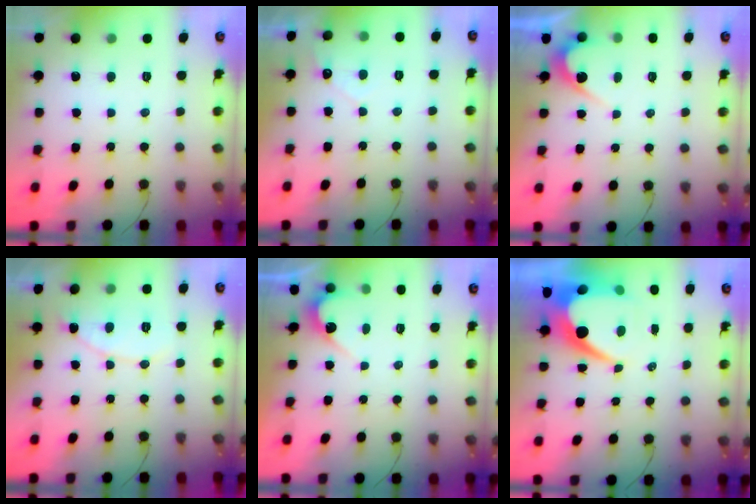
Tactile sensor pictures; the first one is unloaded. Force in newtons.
{"total": 3.0, "press": 3.0, "slide": 0.1}
{"total": 4.2, "press": 4.1, "slide": 0.3}
{"total": 7.8, "press": 7.7, "slide": 0.3}
{"total": 3.6, "press": 3.6, "slide": 0.2}
{"total": 11.6, "press": 11.6, "slide": 0.7}